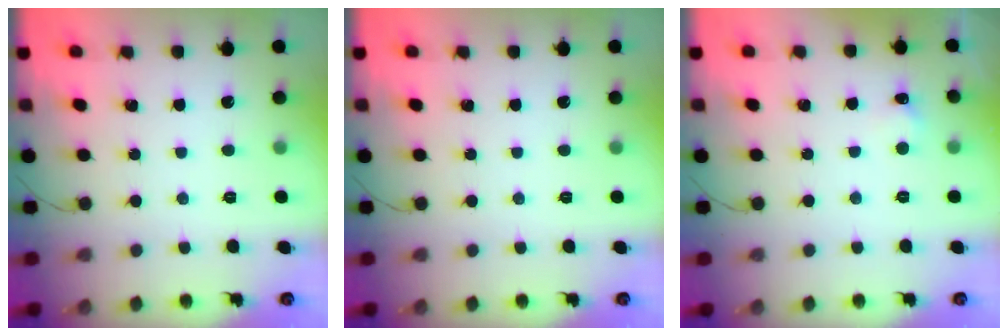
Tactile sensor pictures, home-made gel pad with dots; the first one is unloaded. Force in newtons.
{"total": 0.0}
{"total": 4.9, "press": 4.7, "slide": 1.1}